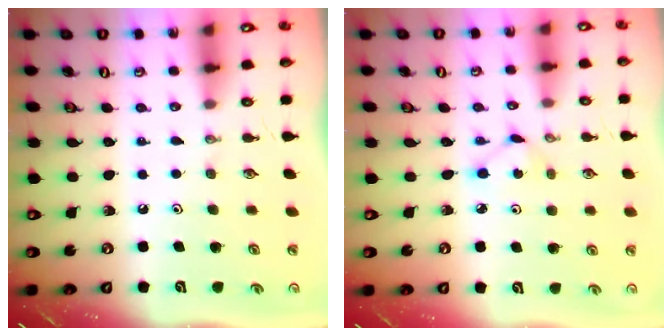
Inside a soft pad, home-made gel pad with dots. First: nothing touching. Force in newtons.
{"total": 2.8, "press": 2.7, "slide": 0.3}